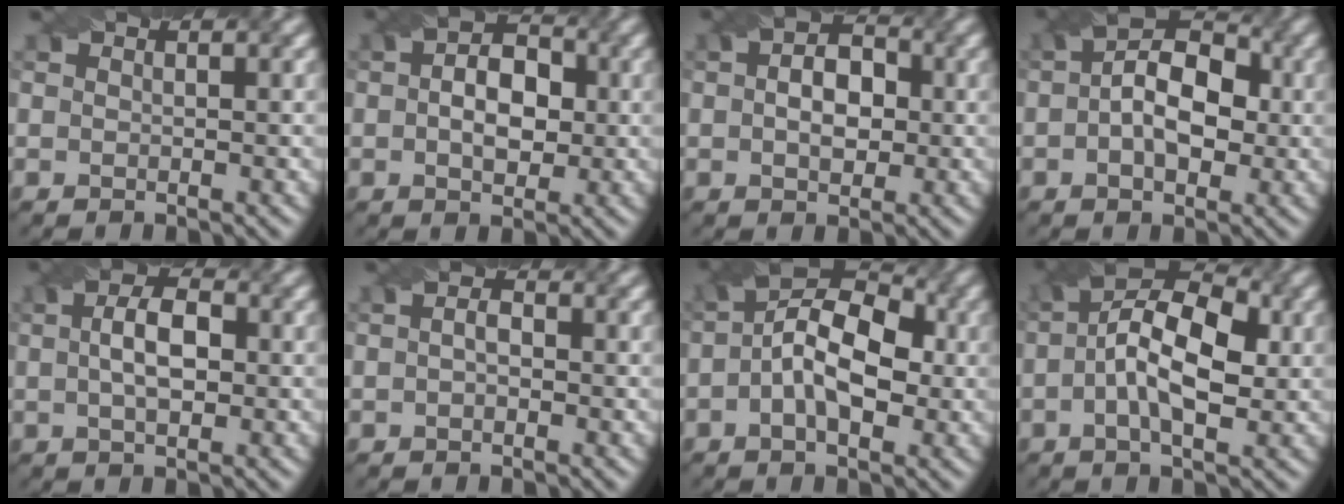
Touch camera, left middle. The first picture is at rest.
{"total": 4.3, "force": [-0.4, 3.0, 3.0], "torque": [-0.037, 0.008, 0.003]}
{"total": 3.7, "force": [-0.4, 2.7, 2.5], "torque": [-0.028, 0.010, -0.001]}
{"total": 6.1, "force": [-0.4, 3.9, 4.7], "torque": [-0.055, 0.019, 0.000]}
{"total": 3.4, "force": [-0.3, 1.9, 2.7], "torque": [-0.042, 0.008, 0.006]}
{"total": 1.1, "force": [-0.6, 0.9, 0.5], "torque": [0.007, 0.000, -0.007]}
{"total": 7.0, "force": [-0.8, 4.0, 5.7], "torque": [-0.084, 0.023, -0.008]}
{"total": 7.6, "force": [-0.4, 3.9, 6.5], "torque": [-0.107, 0.018, 0.000]}